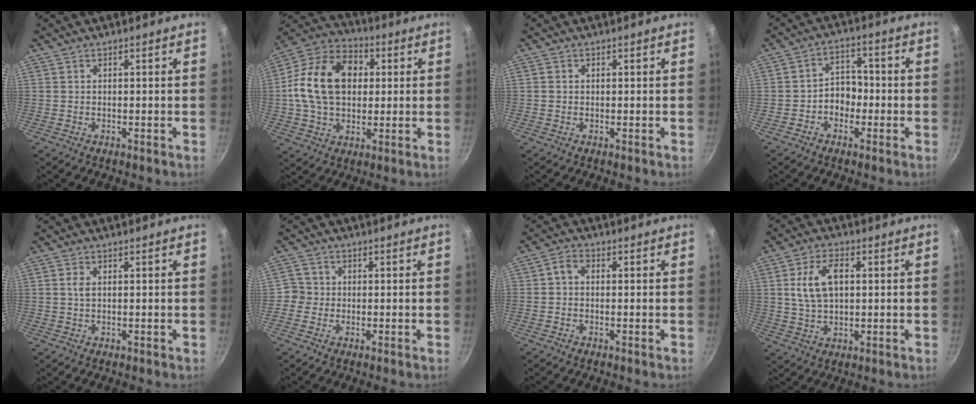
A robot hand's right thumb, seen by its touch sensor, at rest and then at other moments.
{"total": 18.2, "force": [2.2, 13.1, 12.4], "torque": [-0.196, 0.024, 0.023]}
{"total": 0.6, "force": [0.0, 0.6, 0.2], "torque": [-0.002, 0.003, 0.000]}
{"total": 5.5, "force": [-1.6, 4.3, 3.1], "torque": [-0.007, 0.024, -0.032]}
{"total": 1.3, "force": [0.3, 0.6, 1.1], "torque": [-0.023, 0.001, 0.005]}
{"total": 2.8, "force": [-0.7, 2.7, 0.3], "torque": [0.018, 0.010, -0.020]}
{"total": 2.4, "force": [-0.2, 1.5, 1.9], "torque": [-0.047, 0.009, -0.014]}
{"total": 9.0, "force": [1.6, 5.3, 7.1], "torque": [-0.124, 0.009, 0.031]}